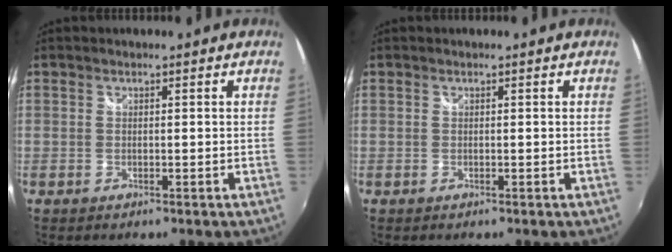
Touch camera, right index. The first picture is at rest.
{"total": 0.0}